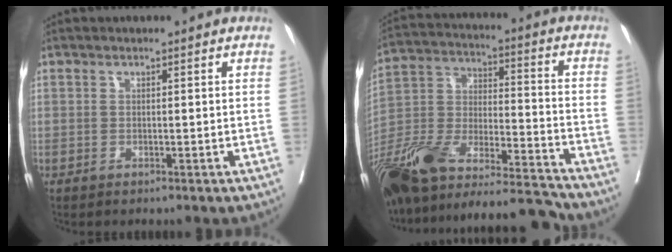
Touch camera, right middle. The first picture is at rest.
{"total": 26.4, "force": [-22.6, 3.9, 13.1], "torque": [-0.265, -0.020, -0.385]}